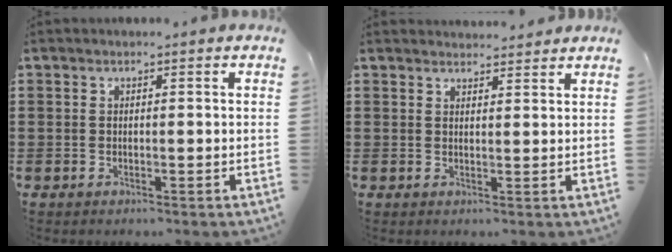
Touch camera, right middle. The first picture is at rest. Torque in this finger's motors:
{"motor_torque": [-0.30, -0.16, 0.07, -0.03]}